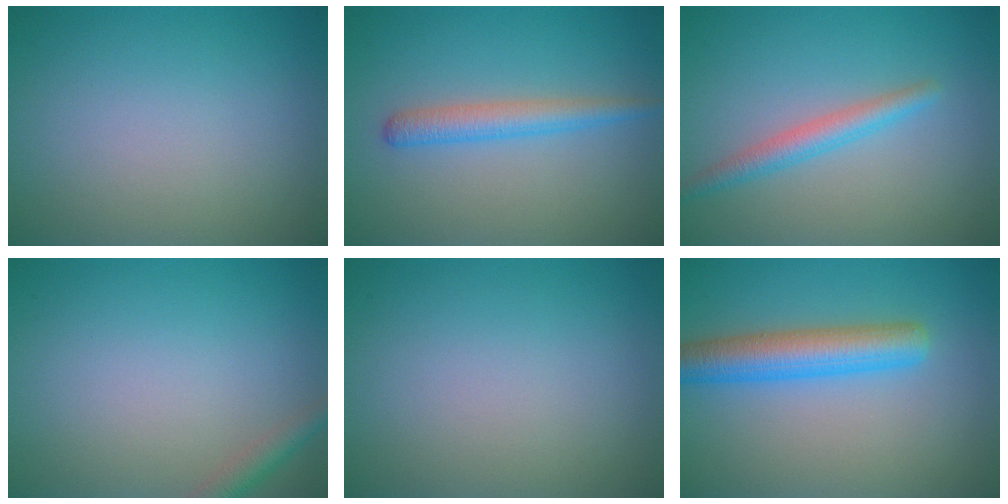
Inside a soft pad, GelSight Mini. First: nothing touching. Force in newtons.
{"total": 2.6, "press": 2.6, "slide": 0.1}
{"total": 2.4, "press": 2.4, "slide": 0.0}
{"total": 1.6, "press": 1.6, "slide": 0.1}
{"total": 0.0}
{"total": 5.1, "press": 5.1, "slide": 0.2}